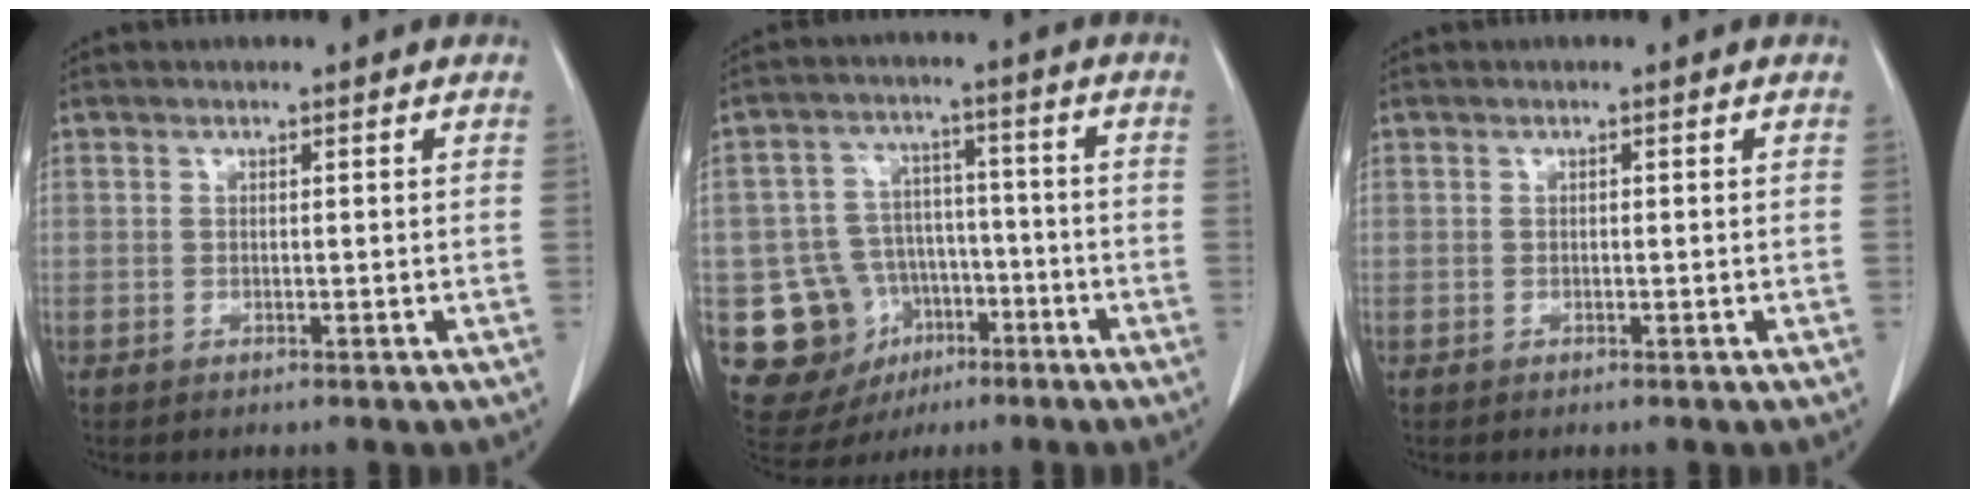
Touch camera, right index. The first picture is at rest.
{"total": 12.9, "force": [-4.7, 11.1, 4.5], "torque": [-0.088, 0.033, -0.057]}
{"total": 0.0}